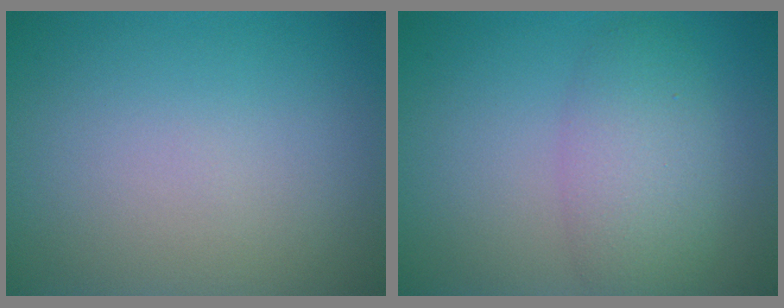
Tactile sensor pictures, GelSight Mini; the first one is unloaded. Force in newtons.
{"total": 4.4, "press": 4.3, "slide": 0.3}